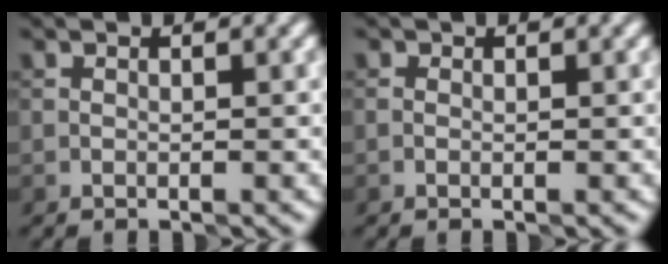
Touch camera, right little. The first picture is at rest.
{"total": 0.0}